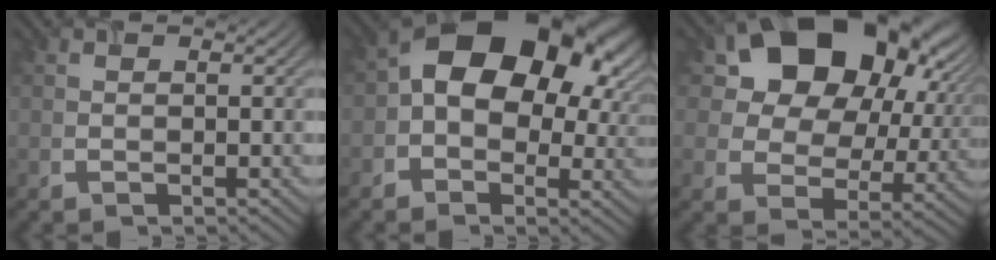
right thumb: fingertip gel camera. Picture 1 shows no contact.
{"total": 14.8, "force": [2.6, 10.0, 10.6], "torque": [-0.144, 0.002, 0.048]}
{"total": 17.0, "force": [7.2, 12.0, 9.6], "torque": [-0.160, 0.015, 0.139]}